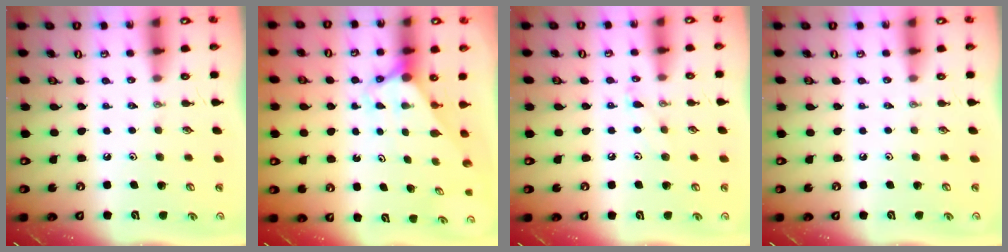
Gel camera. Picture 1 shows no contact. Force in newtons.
{"total": 2.8, "press": 2.8, "slide": 0.0}
{"total": 6.7, "press": 6.6, "slide": 0.8}
{"total": 0.0}